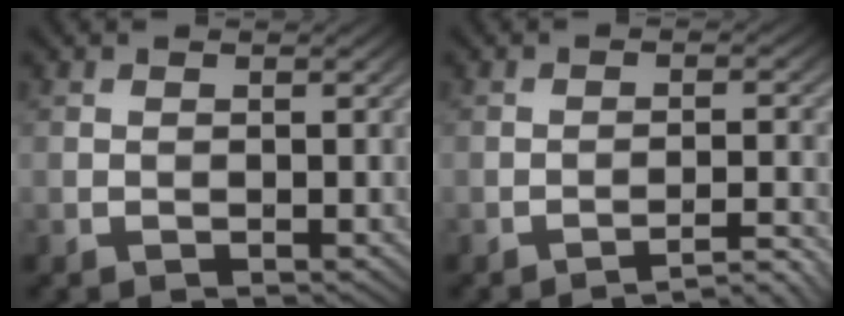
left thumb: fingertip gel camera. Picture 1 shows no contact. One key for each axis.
{"total": 2.8, "fx": -2.7, "fy": -0.8, "fz": 0.6, "tx": -0.006, "ty": 0.013, "tz": -0.040}